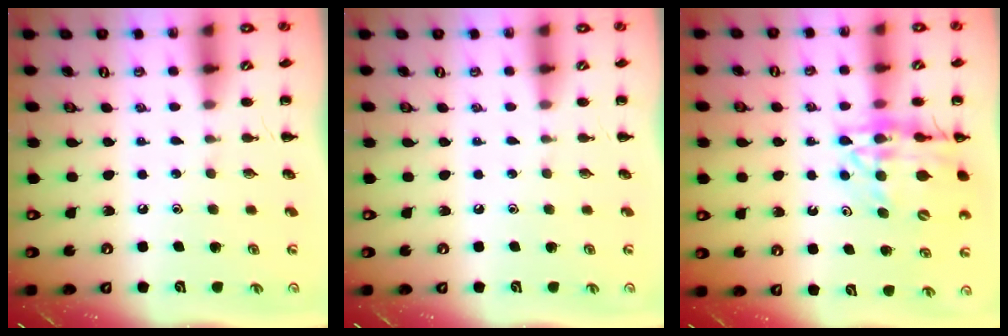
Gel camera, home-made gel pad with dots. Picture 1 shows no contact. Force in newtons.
{"total": 0.0}
{"total": 18.3, "press": 17.9, "slide": 3.8}